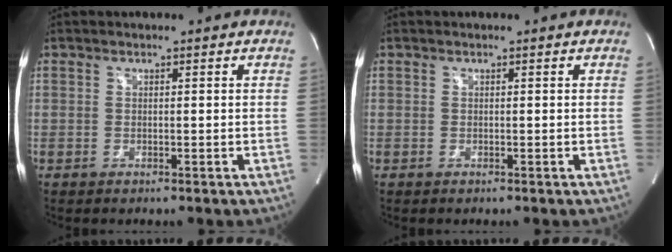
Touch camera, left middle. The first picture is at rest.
{"total": 0.0}